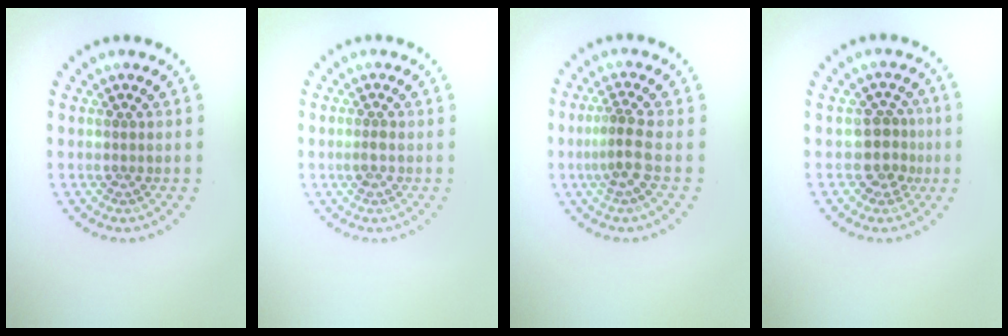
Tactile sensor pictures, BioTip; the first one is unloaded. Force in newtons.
{"total": 1.0, "press": 0.9, "slide": 0.4}
{"total": 2.2, "press": 1.6, "slide": 1.5}
{"total": 2.6, "press": 2.1, "slide": 1.5}